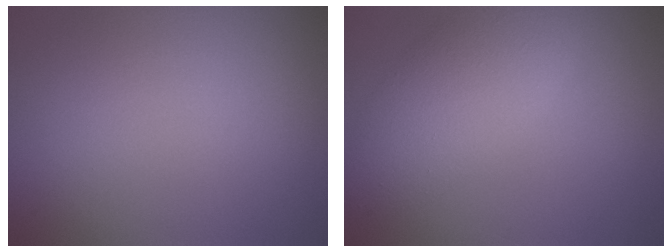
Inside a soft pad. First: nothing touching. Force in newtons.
{"total": 5.1, "press": 5.1, "slide": 0.3}